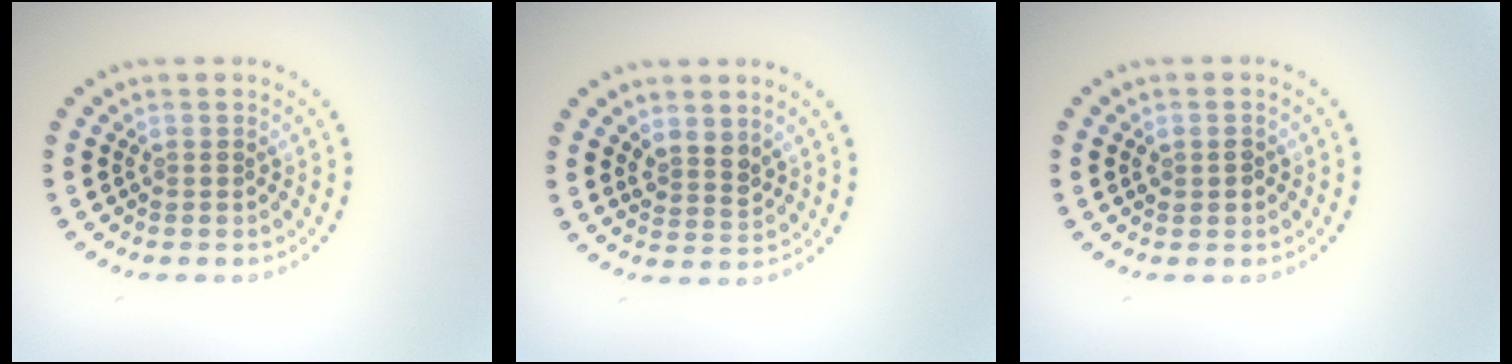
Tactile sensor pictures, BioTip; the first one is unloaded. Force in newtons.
{"total": 2.0, "press": 1.7, "slide": 1.1}
{"total": 1.2, "press": 1.2, "slide": 0.2}